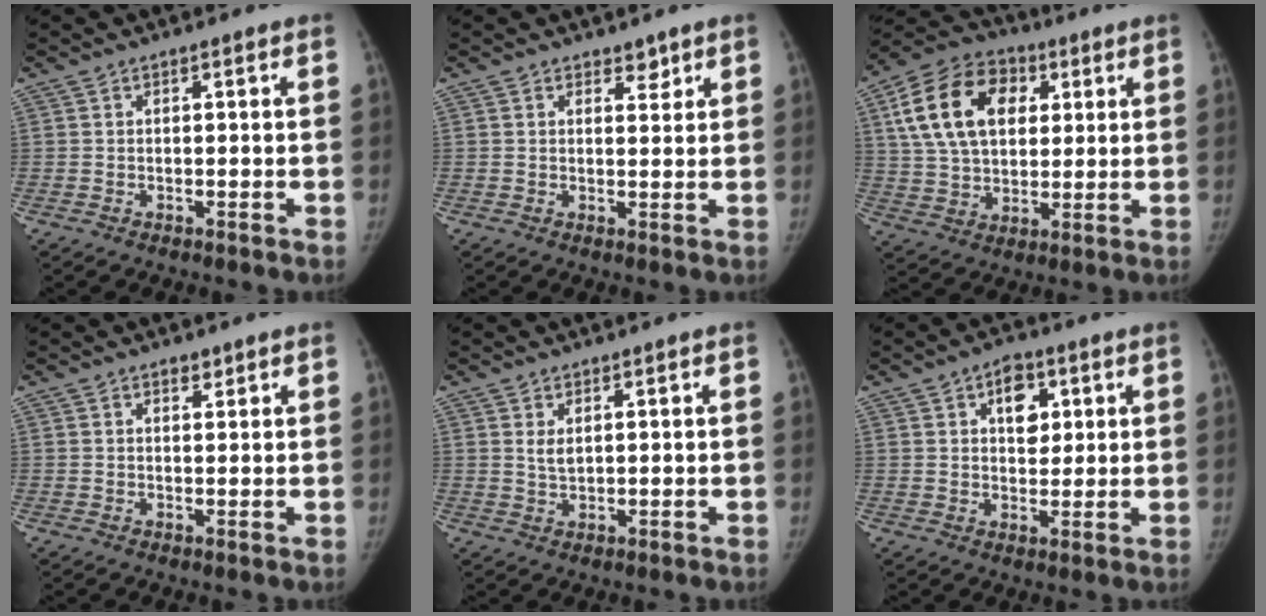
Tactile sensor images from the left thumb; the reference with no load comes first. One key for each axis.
{"total": 2.1, "fx": 1.6, "fy": 1.2, "fz": 0.6, "tx": 0.012, "ty": -0.009, "tz": 0.021}
{"total": 18.8, "fx": 5.8, "fy": 12.8, "fz": 12.4, "tx": -0.213, "ty": 0.004, "tz": 0.100}
{"total": 1.6, "fx": 1.2, "fy": 0.9, "fz": 0.7, "tx": 0.003, "ty": -0.006, "tz": 0.017}
{"total": 2.2, "fx": 0.9, "fy": 1.1, "fz": 1.6, "tx": -0.024, "ty": -0.005, "tz": 0.023}
{"total": 6.8, "fx": 2.7, "fy": 4.5, "fz": 4.4, "tx": -0.034, "ty": -0.009, "tz": 0.037}